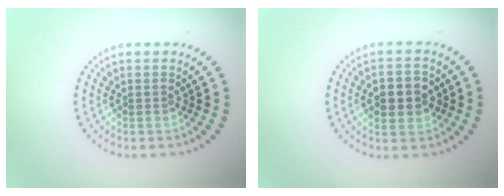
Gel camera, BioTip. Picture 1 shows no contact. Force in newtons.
{"total": 3.5, "press": 3.5, "slide": 0.3}